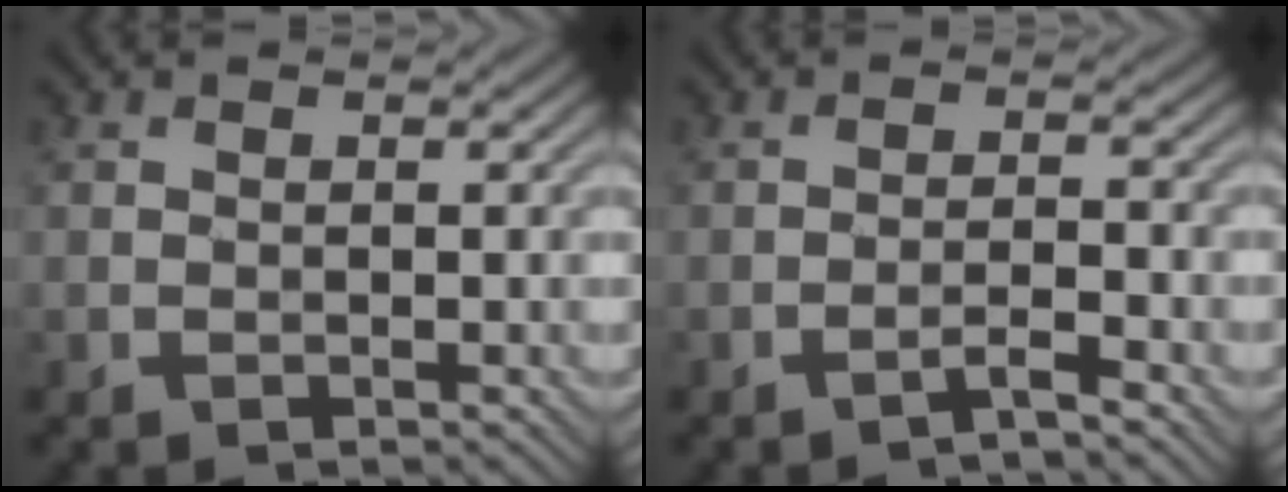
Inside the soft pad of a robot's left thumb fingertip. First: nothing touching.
{"total": 2.3, "force": [-1.7, 0.0, 1.6], "torque": [-0.028, 0.011, -0.038]}